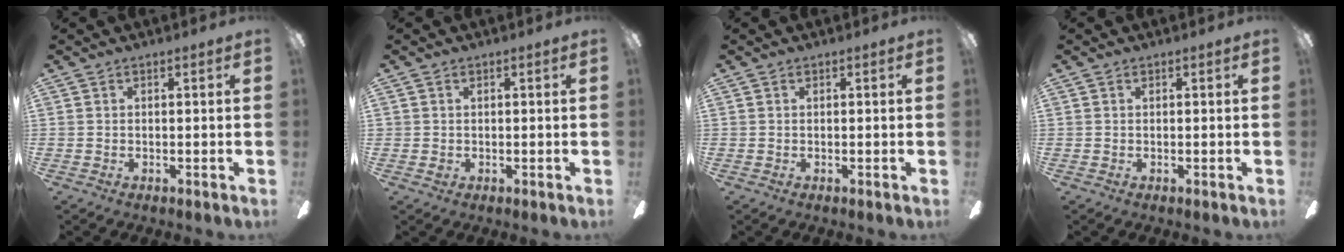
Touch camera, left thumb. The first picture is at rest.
{"total": 0.9, "force": [0.0, 0.8, 0.3], "torque": [-0.005, 0.004, 0.000]}
{"total": 0.0}
{"total": 0.0}